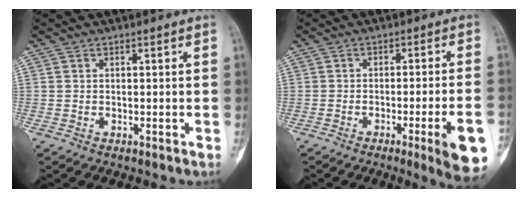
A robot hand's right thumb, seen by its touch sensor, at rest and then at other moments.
{"total": 14.9, "force": [-5.8, 1.1, 13.7], "torque": [-0.156, 0.005, -0.074]}